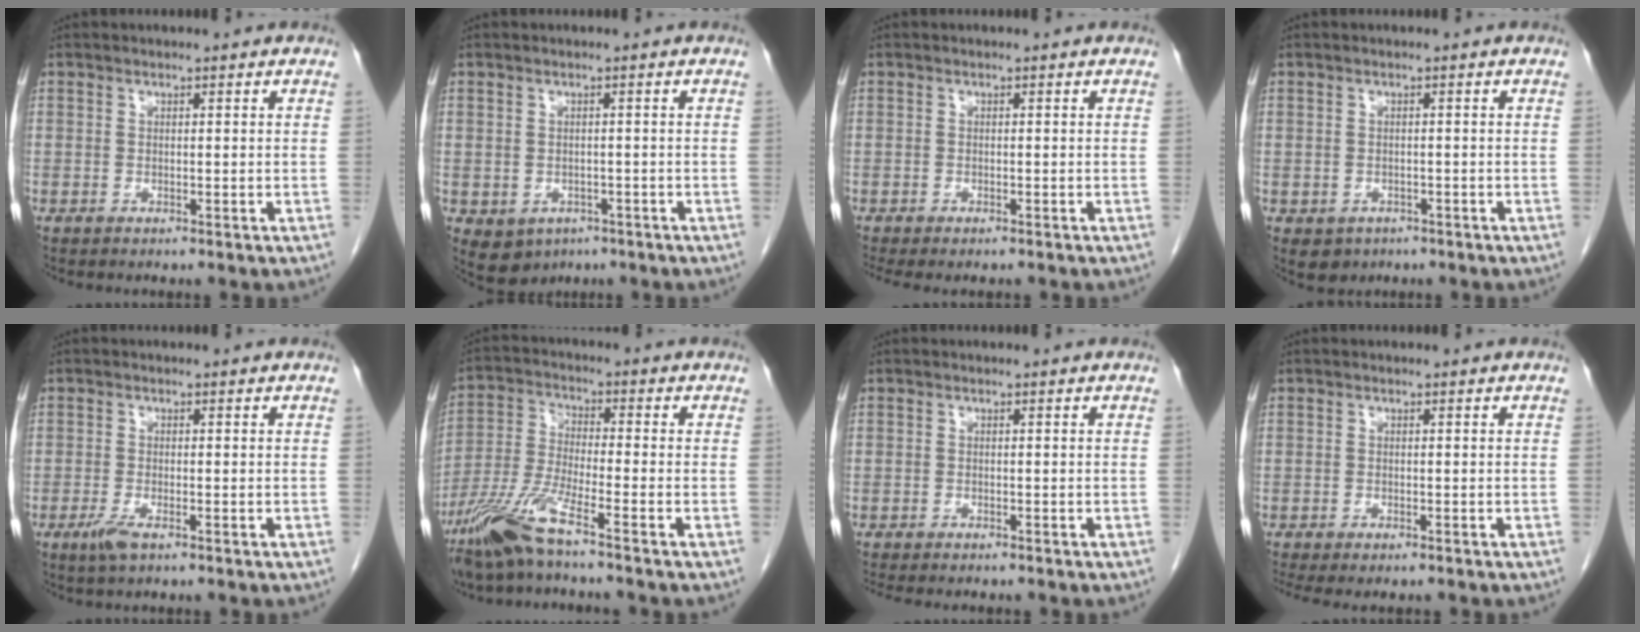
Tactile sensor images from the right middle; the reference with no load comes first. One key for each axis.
{"total": 5.5, "fx": -2.6, "fy": 4.4, "fz": 2.0, "tx": -0.031, "ty": 0.002, "tz": -0.025}
{"total": 3.1, "fx": -2.6, "fy": 0.8, "fz": 1.4, "tx": -0.011, "ty": -0.006, "tz": -0.036}
{"total": 3.0, "fx": -1.6, "fy": 2.4, "fz": 0.7, "tx": -0.008, "ty": 0.003, "tz": -0.015}
{"total": 2.5, "fx": -1.5, "fy": 0.6, "fz": 2.0, "tx": -0.044, "ty": -0.004, "tz": -0.029}
{"total": 9.1, "fx": -6.4, "fy": 0.1, "fz": 6.4, "tx": -0.143, "ty": -0.024, "tz": -0.133}
{"total": 5.0, "fx": -4.4, "fy": 1.1, "fz": 2.0, "tx": -0.019, "ty": -0.007, "tz": -0.062}
{"total": 3.7, "fx": -3.1, "fy": 1.1, "fz": 1.8, "tx": -0.019, "ty": -0.008, "tz": -0.044}